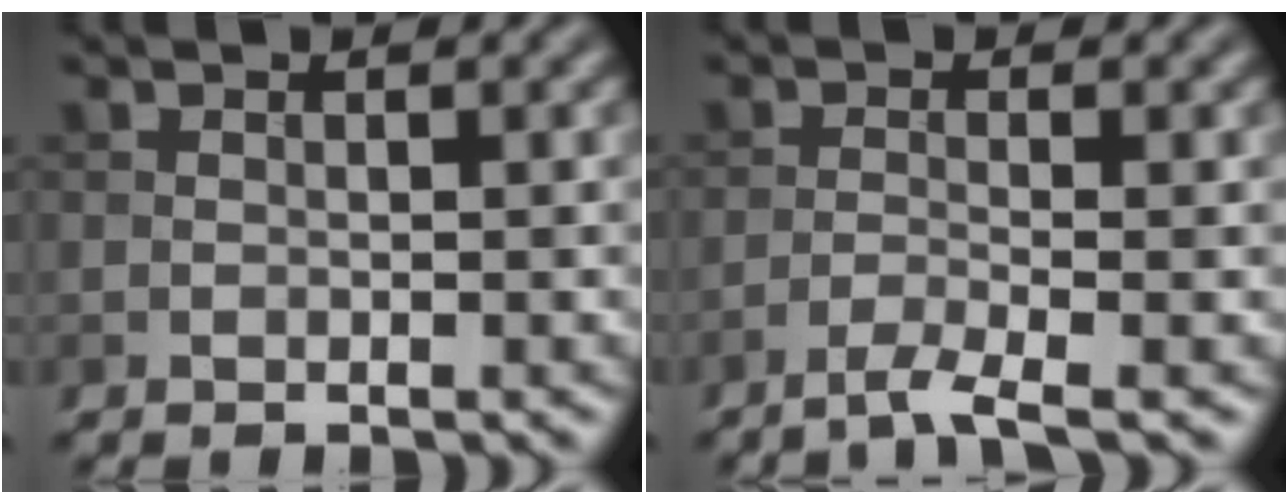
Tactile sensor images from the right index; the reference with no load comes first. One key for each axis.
{"total": 2.6, "fx": -1.8, "fy": 0.2, "fz": 1.8, "tx": -0.031, "ty": 0.000, "tz": -0.049}